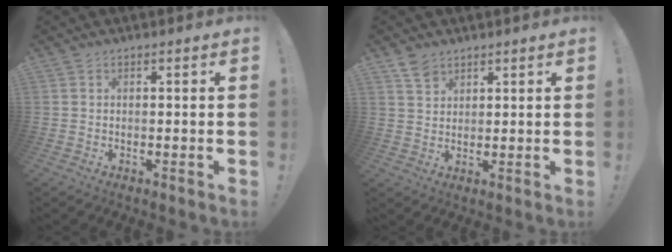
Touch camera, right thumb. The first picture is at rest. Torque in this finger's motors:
{"motor_torque": [0.04, 0.16, 0.15, -0.02, -0.04]}